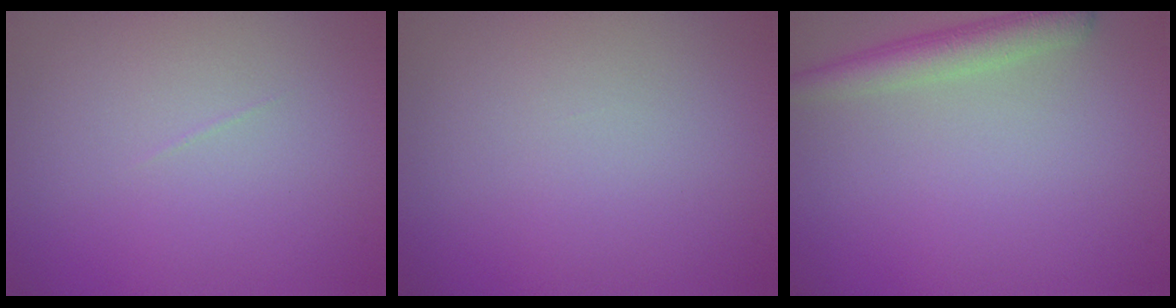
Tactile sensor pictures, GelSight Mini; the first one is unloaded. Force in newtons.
{"total": 0.0}
{"total": 3.0, "press": 3.0, "slide": 0.2}